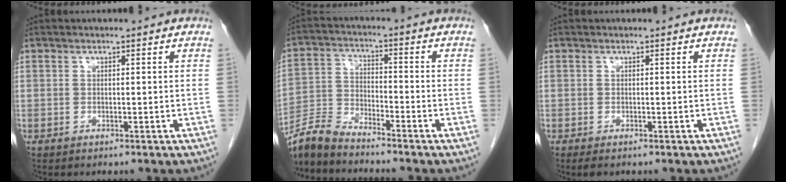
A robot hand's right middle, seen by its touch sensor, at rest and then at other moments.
{"total": 6.8, "force": [-6.7, 0.6, 1.4], "torque": [-0.035, -0.009, -0.134]}
{"total": 1.0, "force": [-0.7, 0.4, 0.6], "torque": [-0.009, -0.002, -0.008]}